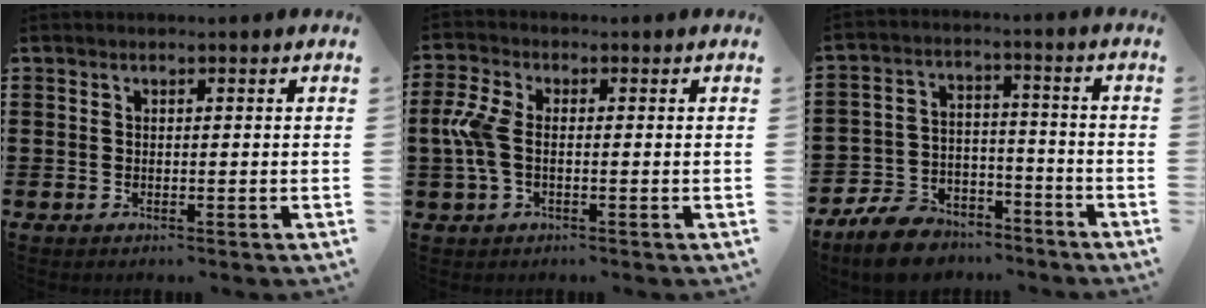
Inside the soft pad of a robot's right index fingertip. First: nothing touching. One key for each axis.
{"total": 5.9, "fx": -0.5, "fy": 2.8, "fz": 5.2, "tx": -0.136, "ty": -0.008, "tz": -0.019}
{"total": 8.6, "fx": -7.7, "fy": 3.2, "fz": 2.1, "tx": -0.051, "ty": 0.033, "tz": -0.150}